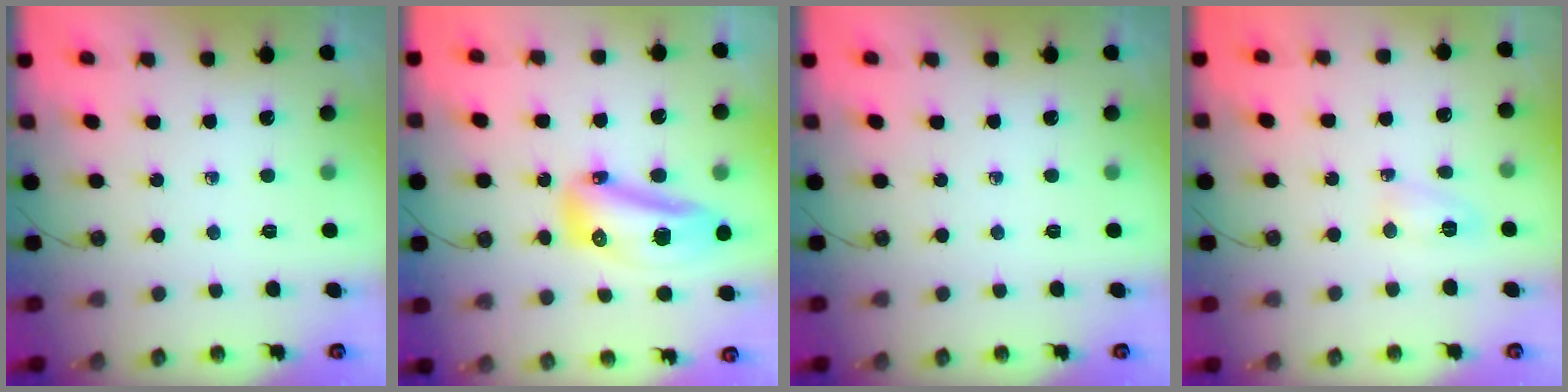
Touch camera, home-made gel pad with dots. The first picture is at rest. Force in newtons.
{"total": 14.8, "press": 14.6, "slide": 2.7}
{"total": 0.0}
{"total": 3.9, "press": 3.9, "slide": 0.5}